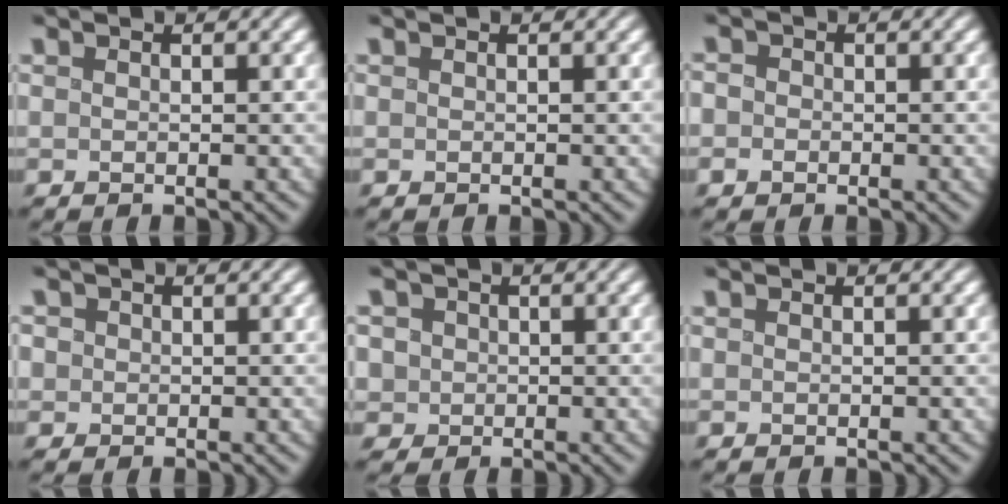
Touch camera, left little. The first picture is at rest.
{"total": 0.0}
{"total": 2.6, "force": [0.1, 2.3, 1.1], "torque": [-0.005, 0.018, -0.025]}
{"total": 3.2, "force": [1.1, 2.6, 1.4], "torque": [-0.039, 0.019, 0.008]}
{"total": 4.1, "force": [1.2, 3.6, 1.6], "torque": [-0.044, 0.020, 0.002]}
{"total": 0.0}